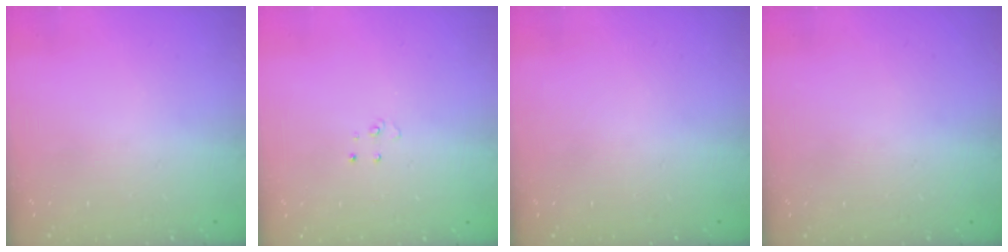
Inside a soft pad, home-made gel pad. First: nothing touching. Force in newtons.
{"total": 2.7, "press": 2.7, "slide": 0.2}
{"total": 0.0}
{"total": 0.0}